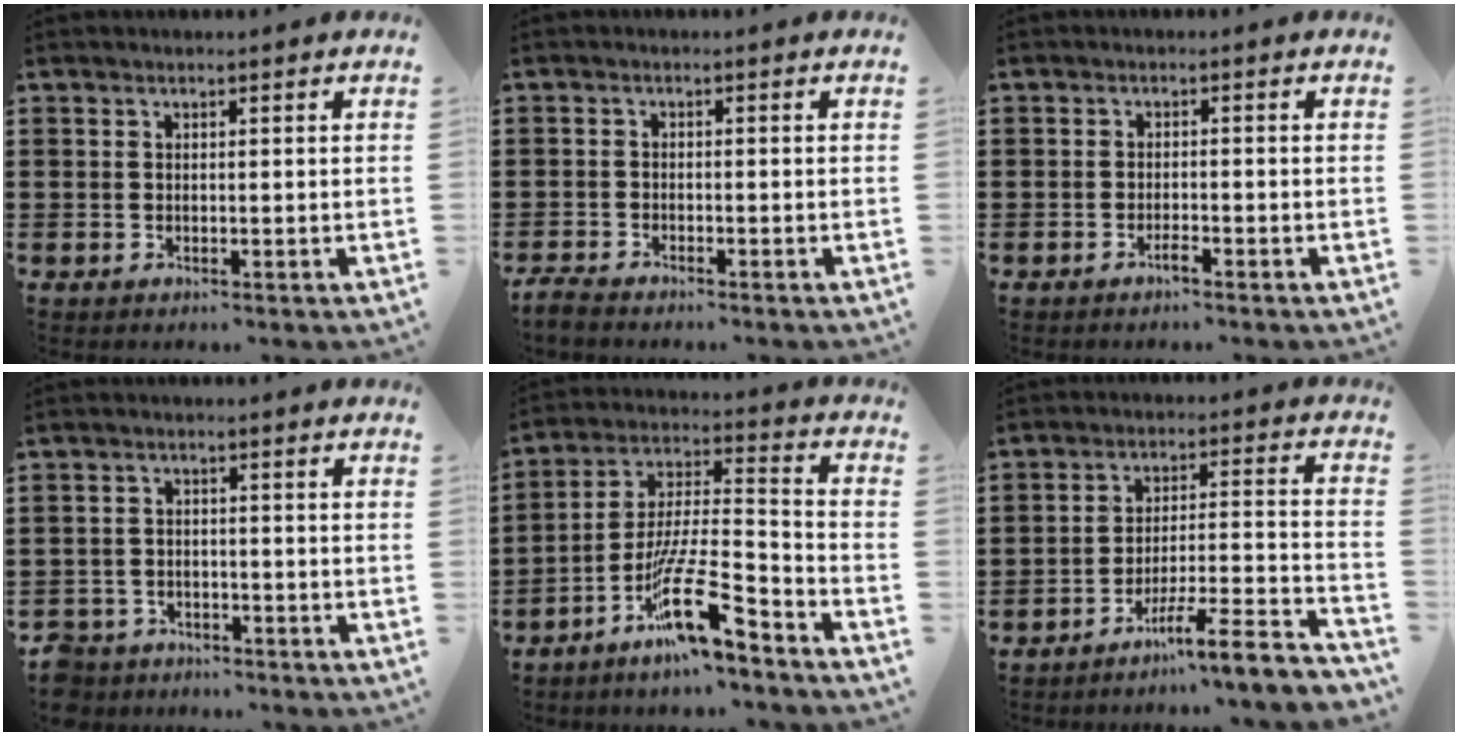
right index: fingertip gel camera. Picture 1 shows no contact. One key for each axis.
{"total": 1.9, "fx": -1.9, "fy": 0.1, "fz": 0.2, "tx": -0.006, "ty": 0.001, "tz": -0.039}
{"total": 1.6, "fx": -1.2, "fy": 0.2, "fz": 1.0, "tx": -0.018, "ty": -0.003, "tz": -0.022}
{"total": 3.3, "fx": -3.1, "fy": 1.1, "fz": 0.1, "tx": -0.015, "ty": 0.001, "tz": -0.069}
{"total": 14.2, "fx": -9.6, "fy": 2.4, "fz": 10.2, "tx": -0.190, "ty": 0.019, "tz": -0.176}
{"total": 7.8, "fx": -6.2, "fy": 0.4, "fz": 4.8, "tx": -0.075, "ty": -0.006, "tz": -0.119}